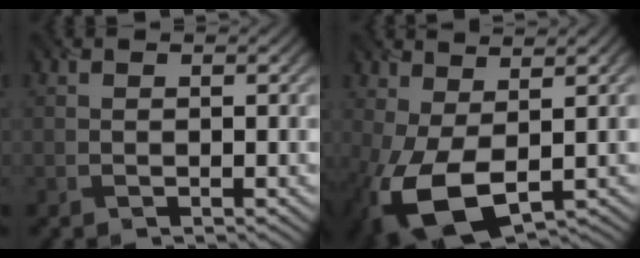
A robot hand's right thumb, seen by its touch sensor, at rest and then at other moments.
{"total": 9.2, "force": [-1.7, 4.8, 7.7], "torque": [-0.190, -0.014, -0.024]}